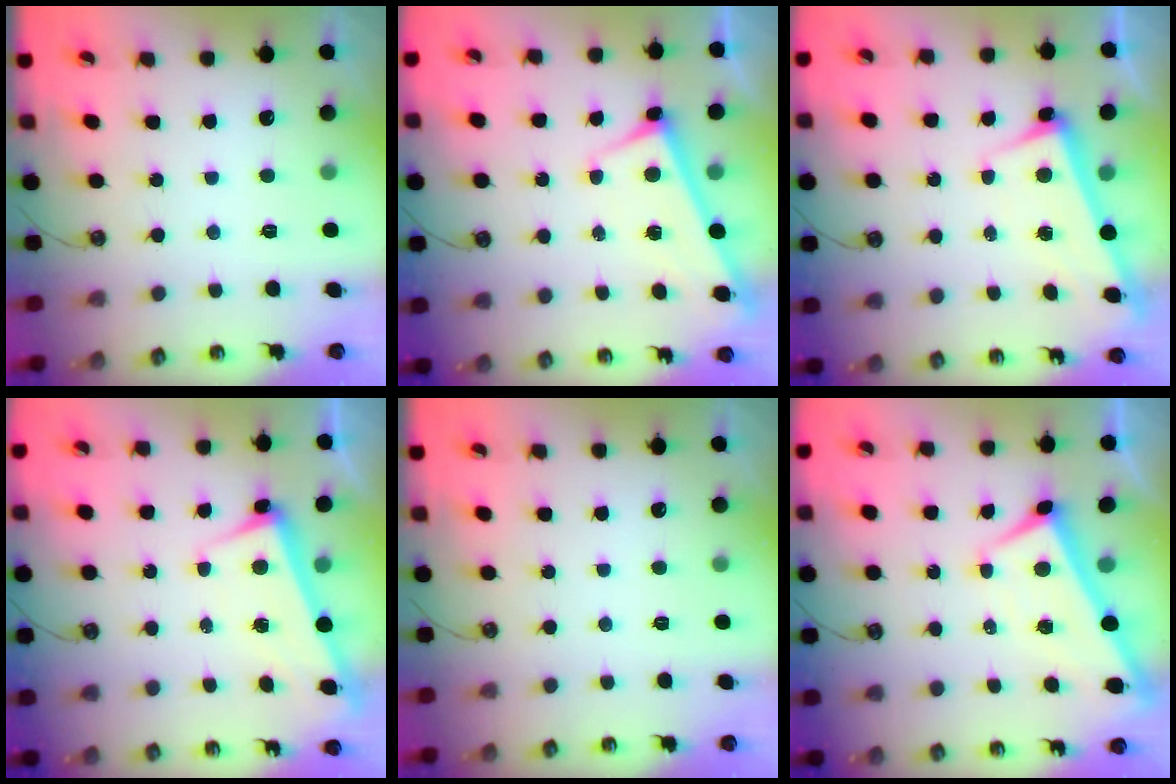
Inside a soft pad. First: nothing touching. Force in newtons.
{"total": 2.9, "press": 2.9, "slide": 0.2}
{"total": 2.6, "press": 2.5, "slide": 0.7}
{"total": 2.6, "press": 2.5, "slide": 0.7}
{"total": 0.0}
{"total": 3.3, "press": 3.3, "slide": 0.6}